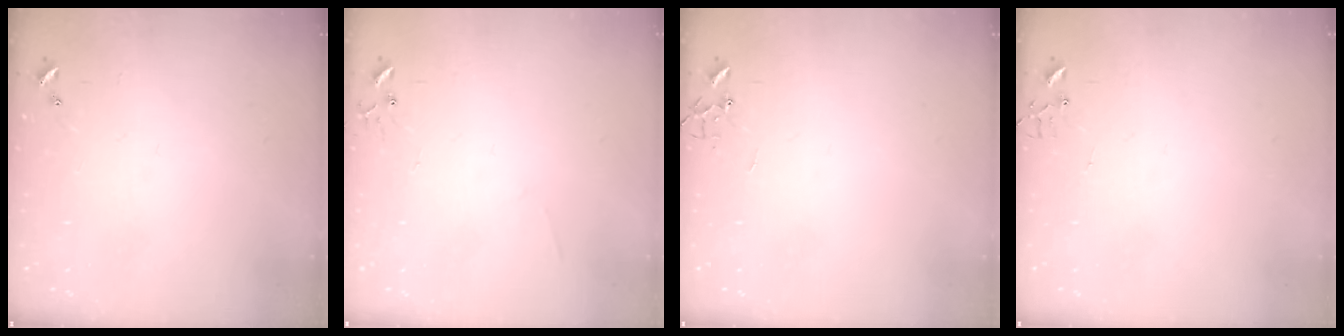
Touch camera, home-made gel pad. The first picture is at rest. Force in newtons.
{"total": 4.4, "press": 4.4, "slide": 0.4}
{"total": 0.0}
{"total": 5.0, "press": 5.0, "slide": 0.4}